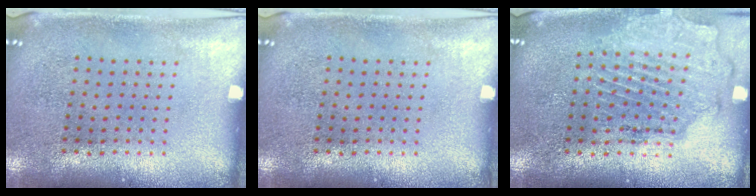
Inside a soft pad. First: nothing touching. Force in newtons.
{"total": 0.0}
{"total": 1.6, "press": 1.6, "slide": 0.5}